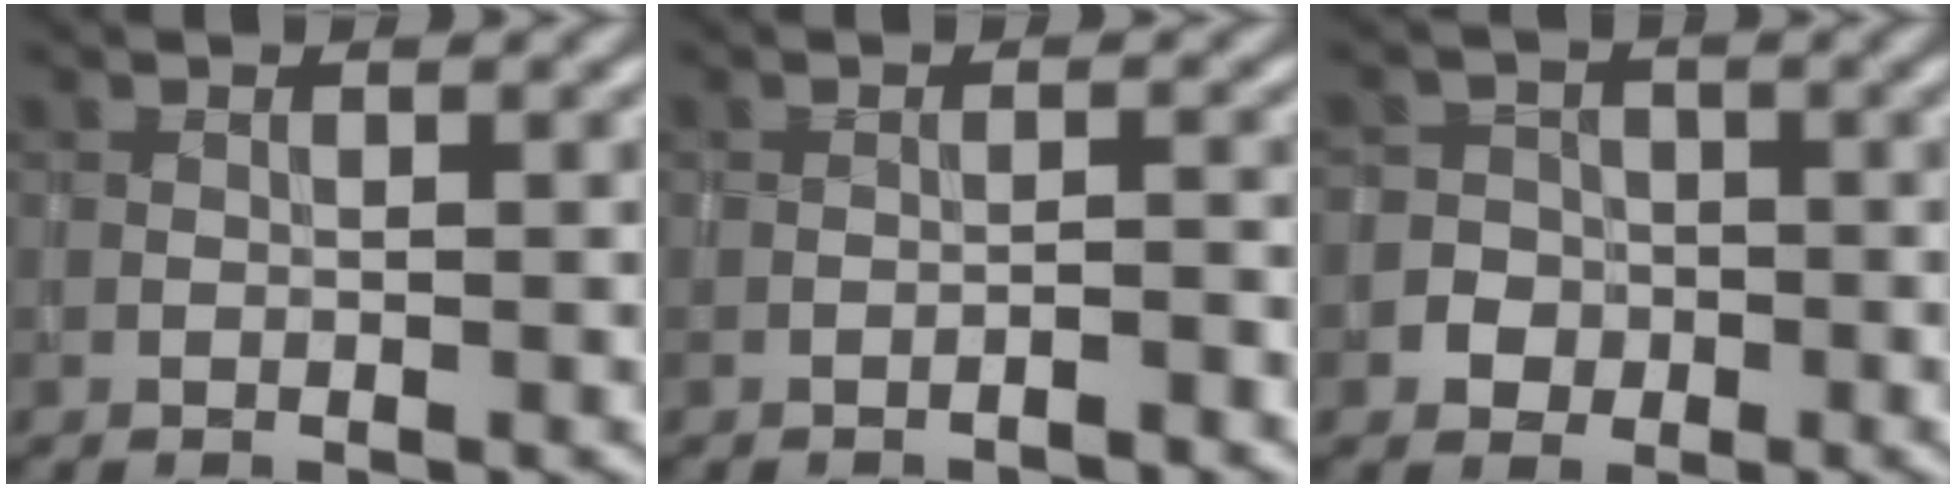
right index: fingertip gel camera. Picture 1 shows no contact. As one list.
[{"total": 1.1, "force": [-0.9, 0.0, 0.6], "torque": [-0.006, 0.007, -0.014]}, {"total": 2.5, "force": [-0.9, 2.4, 0.3], "torque": [0.022, 0.006, -0.027]}]